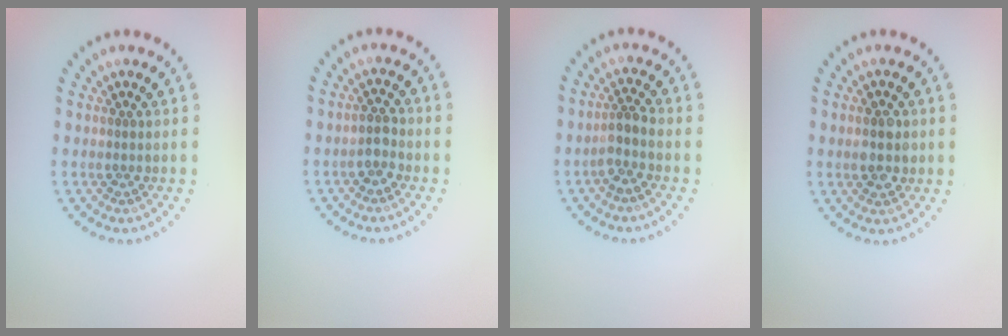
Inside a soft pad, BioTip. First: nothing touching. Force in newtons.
{"total": 1.5, "press": 1.4, "slide": 0.6}
{"total": 2.1, "press": 1.6, "slide": 1.3}
{"total": 2.8, "press": 2.8, "slide": 0.2}